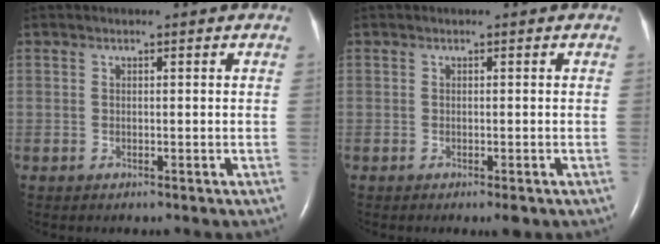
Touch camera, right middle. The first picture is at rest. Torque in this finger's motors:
{"motor_torque": [0.39, -0.26, -0.02, 0.00]}